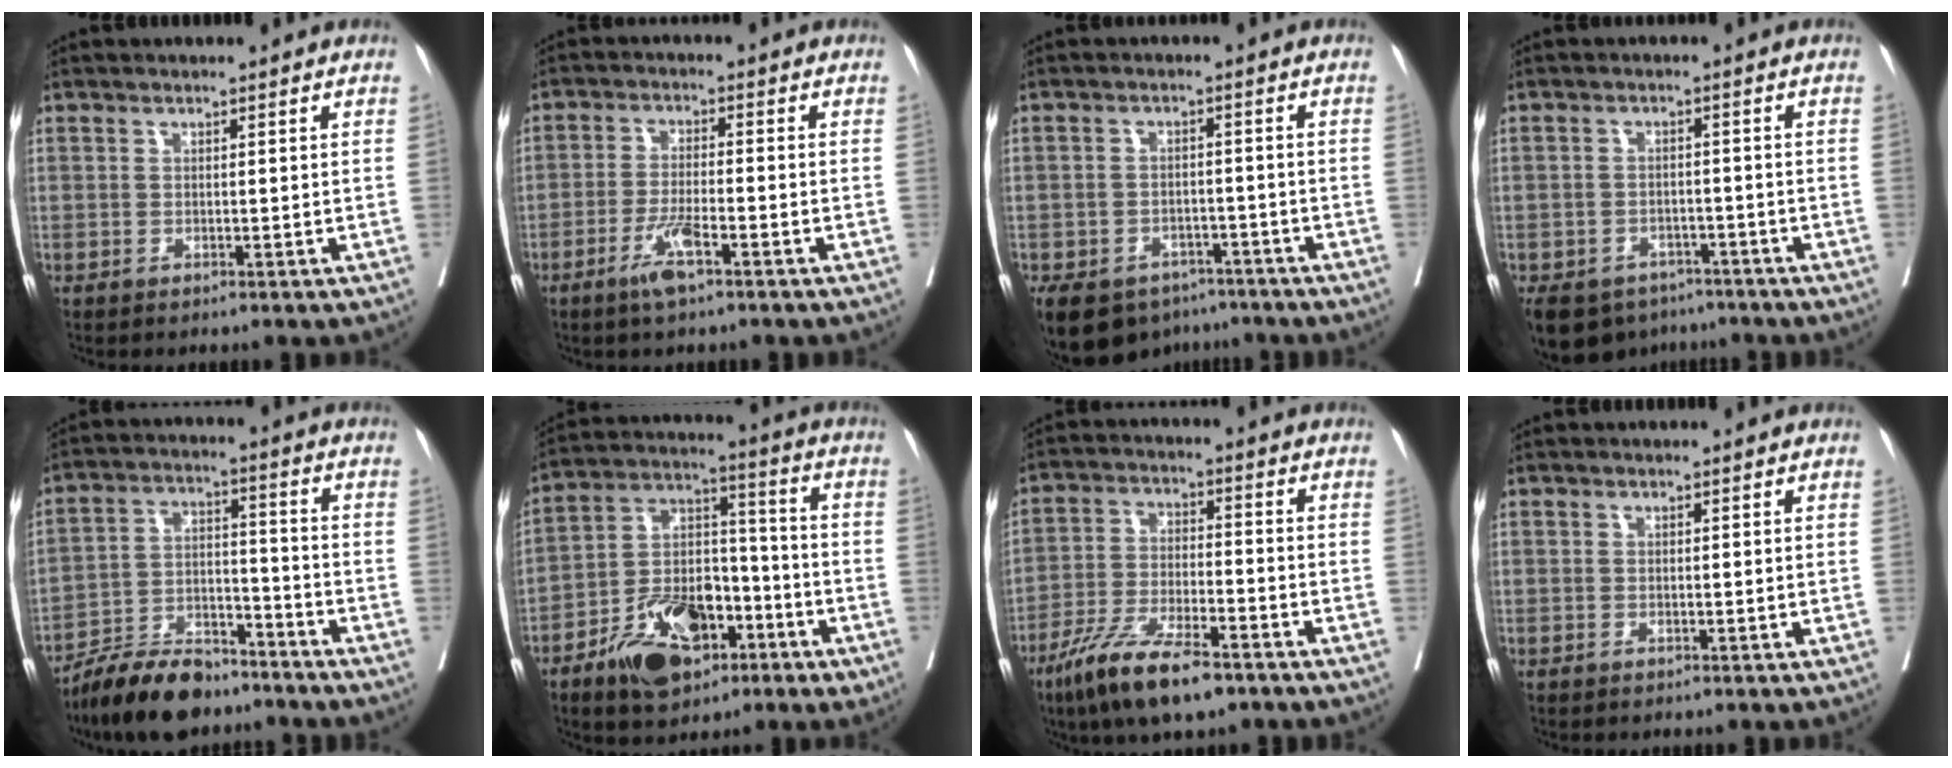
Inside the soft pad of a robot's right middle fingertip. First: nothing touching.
{"total": 5.1, "force": [-3.0, 0.5, 4.1], "torque": [-0.081, -0.006, -0.057]}
{"total": 13.8, "force": [-9.0, 9.2, 5.0], "torque": [-0.127, -0.004, -0.115]}
{"total": 10.4, "force": [-7.3, 6.8, 2.8], "torque": [-0.065, -0.005, -0.095]}
{"total": 11.8, "force": [-10.2, 3.4, 4.8], "torque": [-0.083, 0.003, -0.184]}
{"total": 15.2, "force": [-7.5, 8.1, 10.4], "torque": [-0.185, 0.019, -0.120]}
{"total": 12.2, "force": [-8.4, 2.7, 8.5], "torque": [-0.162, -0.023, -0.150]}
{"total": 0.0}